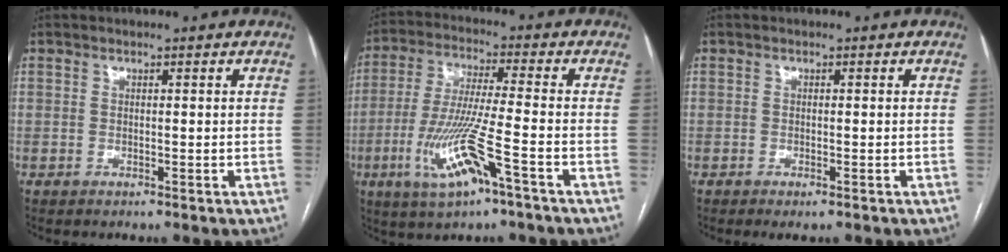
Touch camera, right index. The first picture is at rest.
{"total": 12.1, "force": [-5.1, 0.7, 11.0], "torque": [-0.230, -0.015, -0.093]}
{"total": 1.6, "force": [-1.2, 0.2, 1.1], "torque": [-0.012, -0.005, -0.015]}